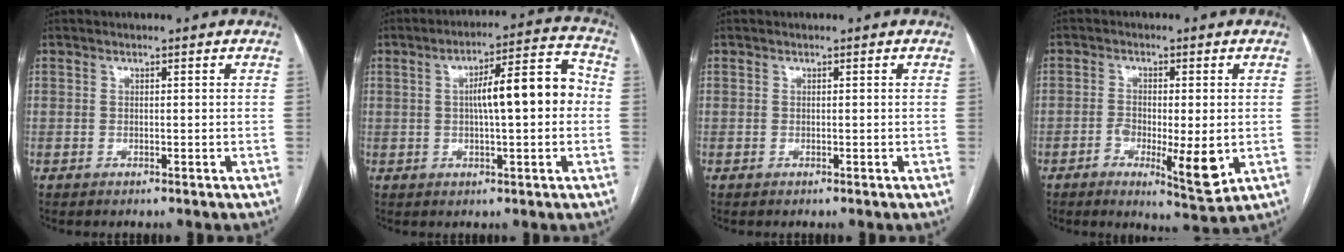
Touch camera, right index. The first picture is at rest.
{"total": 10.7, "force": [0.4, 2.2, 10.5], "torque": [-0.159, 0.034, 0.005]}
{"total": 0.0}
{"total": 8.4, "force": [-2.4, 2.3, 7.8], "torque": [-0.117, -0.010, -0.032]}